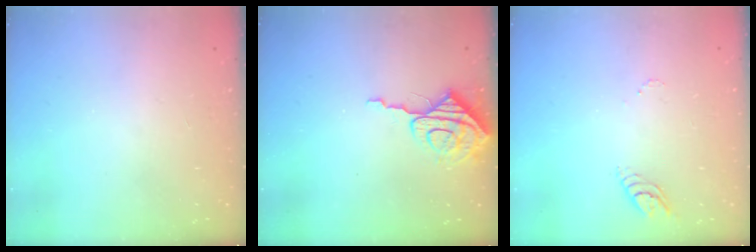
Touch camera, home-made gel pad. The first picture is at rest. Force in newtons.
{"total": 8.2, "press": 8.2, "slide": 0.6}
{"total": 3.3, "press": 3.3, "slide": 0.3}